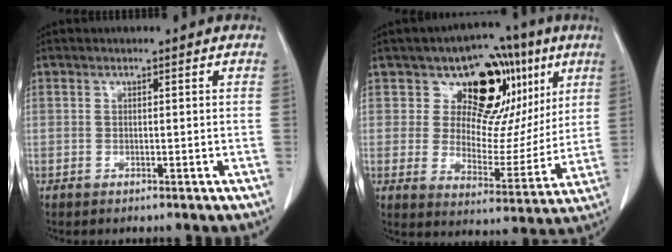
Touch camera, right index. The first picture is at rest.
{"total": 14.5, "force": [7.1, 9.4, 8.5], "torque": [-0.091, 0.020, 0.112]}